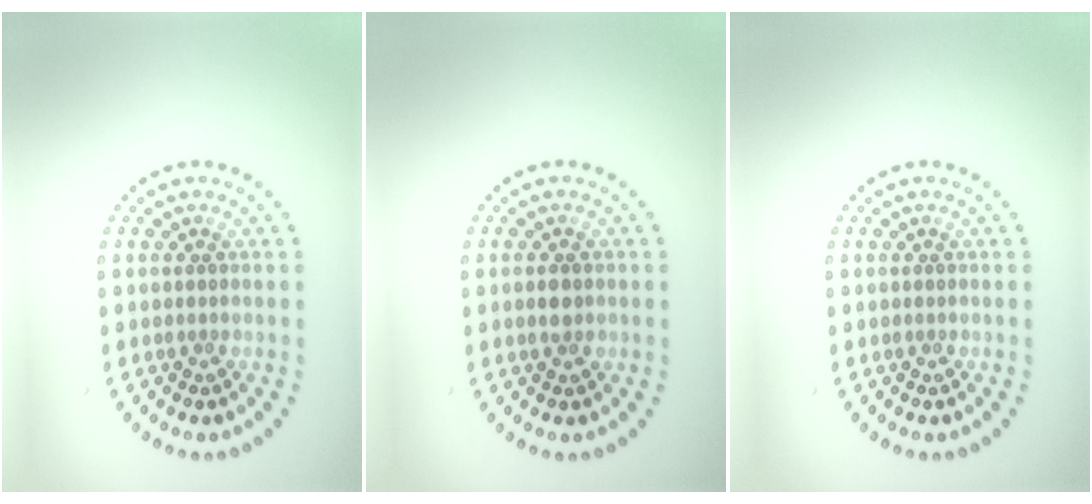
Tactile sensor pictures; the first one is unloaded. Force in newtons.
{"total": 1.5, "press": 1.5, "slide": 0.1}
{"total": 0.0}